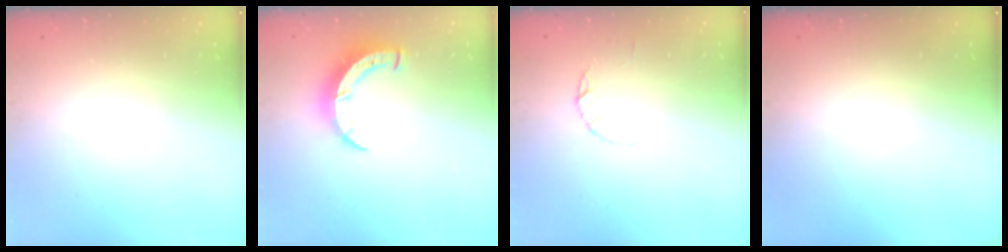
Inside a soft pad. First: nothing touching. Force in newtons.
{"total": 8.2, "press": 8.1, "slide": 1.0}
{"total": 2.2, "press": 2.2, "slide": 0.4}
{"total": 0.0}